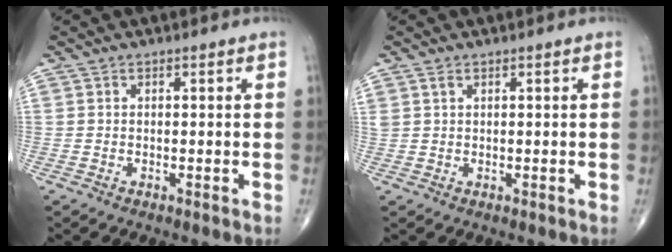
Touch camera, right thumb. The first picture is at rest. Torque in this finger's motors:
{"motor_torque": [0.07, 0.01, 0.12, 0.07, -0.02]}